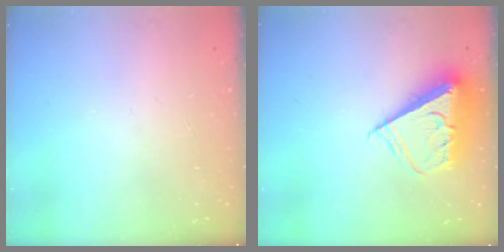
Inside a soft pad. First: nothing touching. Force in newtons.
{"total": 10.5, "press": 10.4, "slide": 0.5}